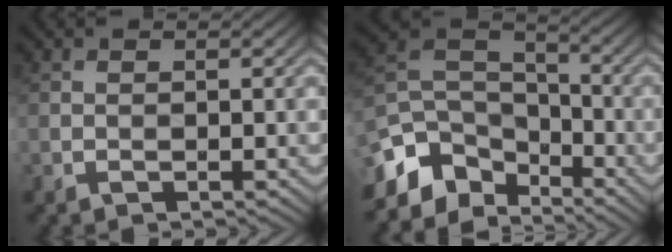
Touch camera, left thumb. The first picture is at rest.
{"total": 11.0, "force": [-6.5, 6.8, 5.6], "torque": [-0.152, -0.012, -0.119]}